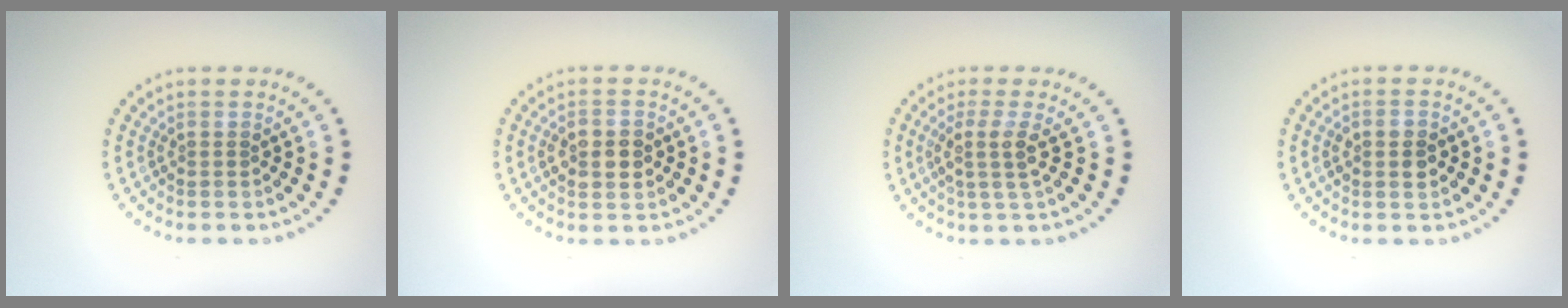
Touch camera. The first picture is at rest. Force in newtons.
{"total": 2.7, "press": 2.7, "slide": 0.0}
{"total": 2.4, "press": 1.8, "slide": 1.5}
{"total": 2.7, "press": 2.7, "slide": 0.2}